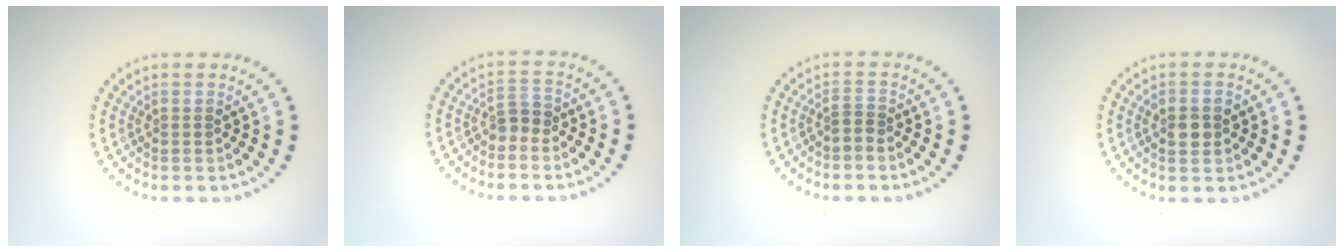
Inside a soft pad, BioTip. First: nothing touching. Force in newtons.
{"total": 1.3, "press": 1.1, "slide": 0.7}
{"total": 1.0, "press": 0.5, "slide": 0.8}
{"total": 2.5, "press": 2.5, "slide": 0.1}